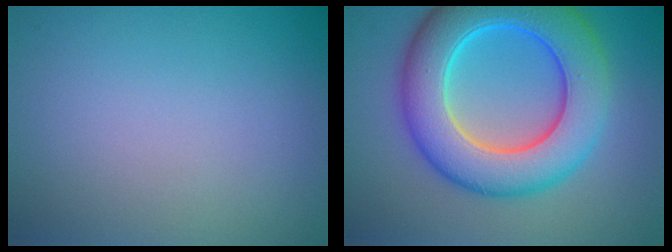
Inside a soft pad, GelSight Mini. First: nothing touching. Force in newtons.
{"total": 10.4, "press": 10.4, "slide": 0.2}